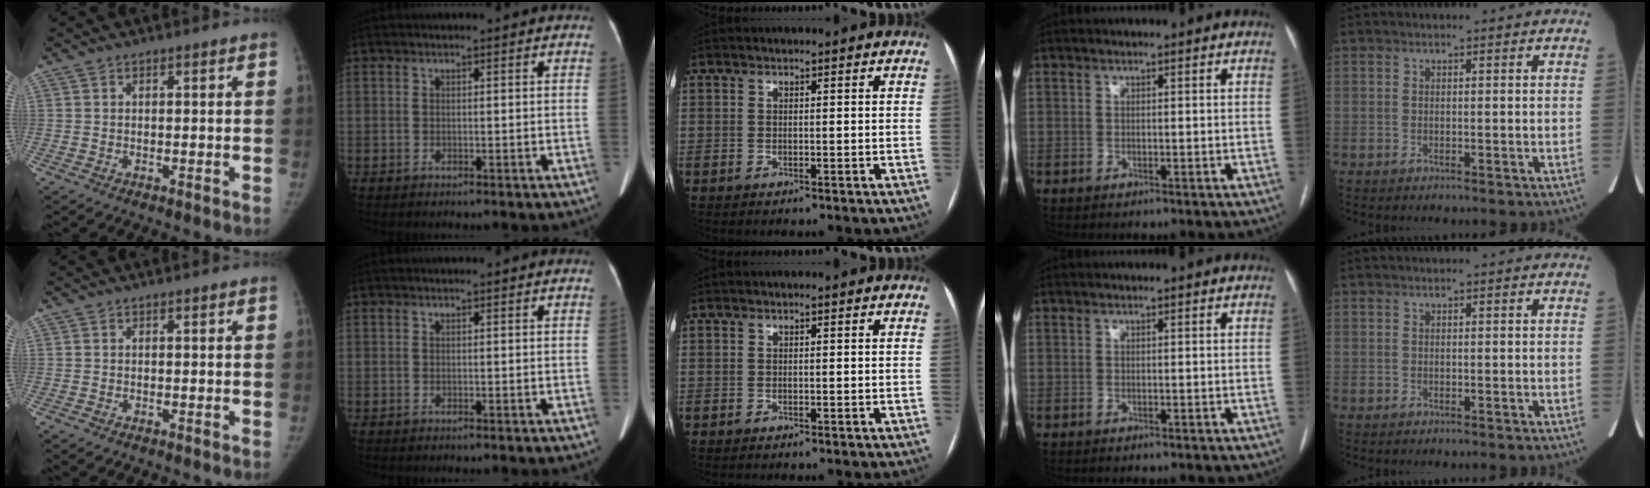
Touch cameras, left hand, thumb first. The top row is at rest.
{}